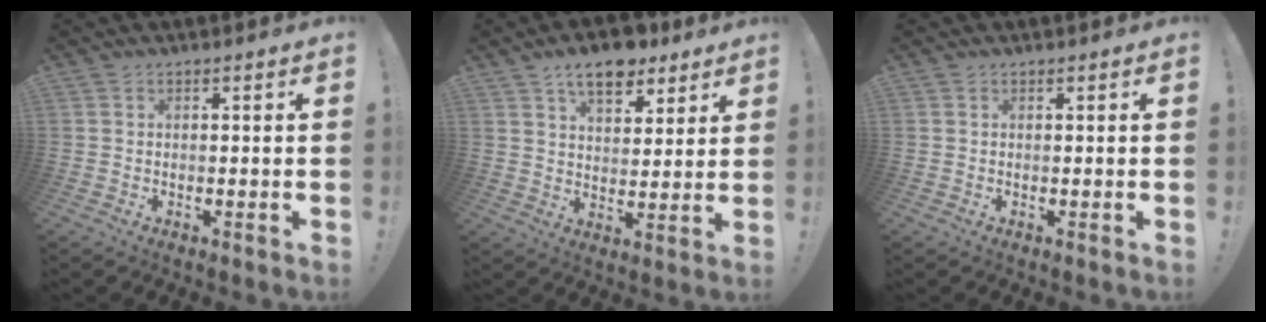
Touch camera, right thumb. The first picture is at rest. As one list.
[{"total": 10.7, "force": [7.3, 5.4, 5.6], "torque": [-0.084, -0.036, 0.132]}, {"total": 0.0}]